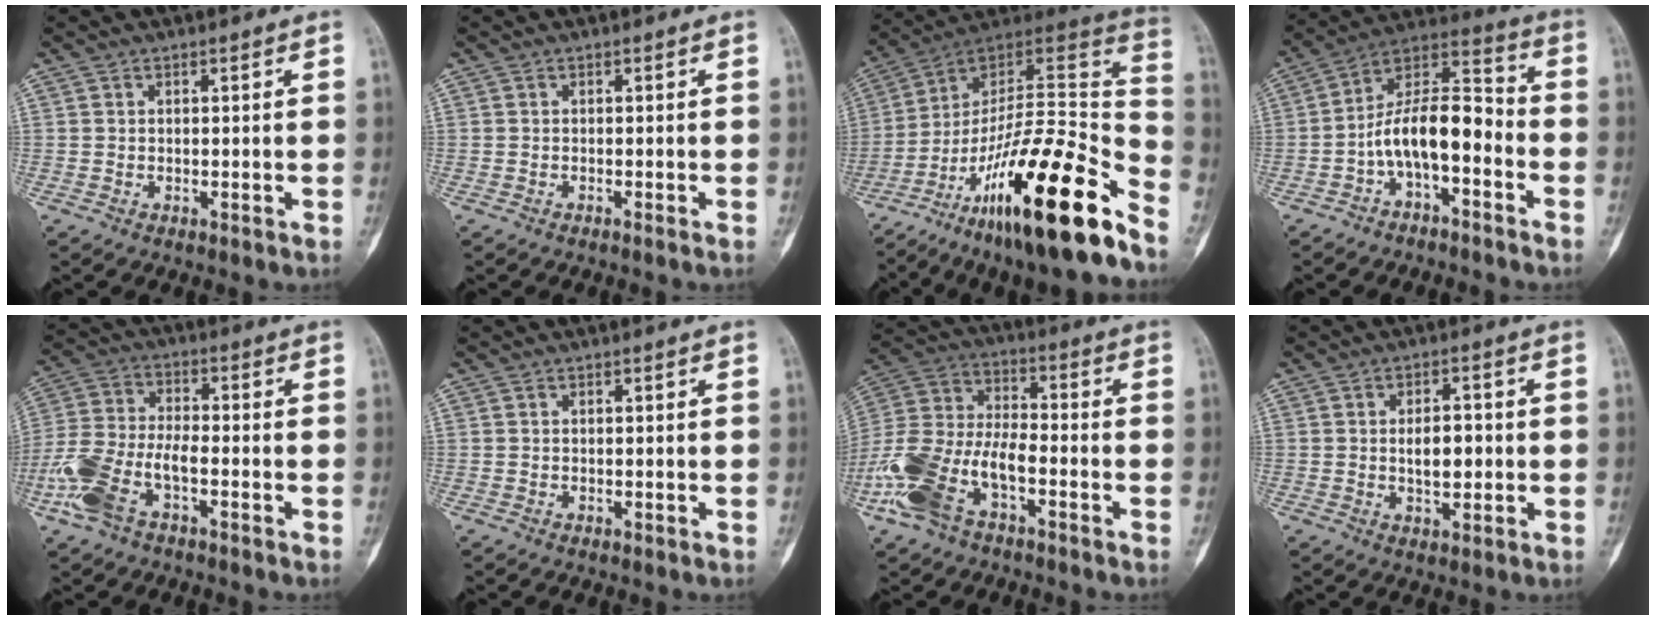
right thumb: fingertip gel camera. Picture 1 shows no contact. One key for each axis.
{"total": 0.7, "fx": -0.5, "fy": -0.2, "fz": 0.4, "tx": -0.006, "ty": 0.009, "tz": -0.009}
{"total": 30.3, "fx": -19.2, "fy": 5.6, "fz": 22.8, "tx": -0.312, "ty": 0.080, "tz": -0.315}
{"total": 12.5, "fx": -3.9, "fy": 5.5, "fz": 10.5, "tx": -0.176, "ty": 0.073, "tz": -0.078}
{"total": 11.7, "fx": -5.1, "fy": 5.6, "fz": 8.9, "tx": -0.204, "ty": 0.027, "tz": -0.103}
{"total": 0.0}
{"total": 16.6, "fx": -7.4, "fy": 8.1, "fz": 12.4, "tx": -0.271, "ty": 0.037, "tz": -0.148}
{"total": 5.4, "fx": -0.1, "fy": 2.8, "fz": 4.6, "tx": -0.060, "ty": 0.005, "tz": 0.000}